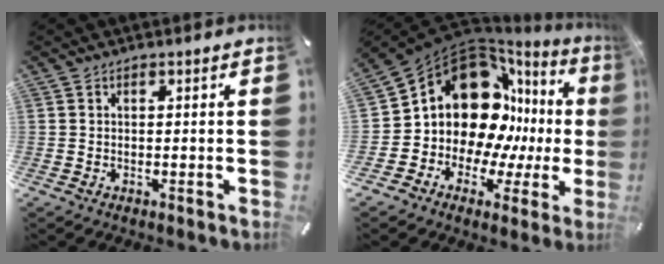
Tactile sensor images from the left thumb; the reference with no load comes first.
{"total": 17.8, "force": [3.8, 13.8, 10.6], "torque": [-0.191, -0.056, 0.074]}